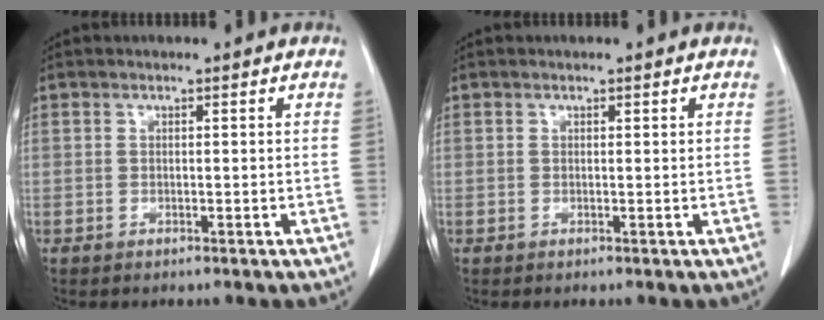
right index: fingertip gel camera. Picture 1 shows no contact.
{"total": 0.0}